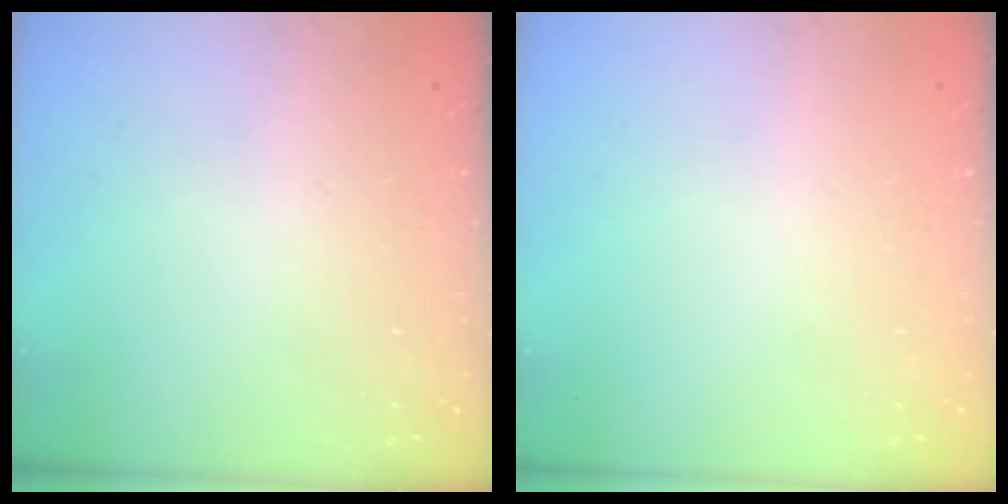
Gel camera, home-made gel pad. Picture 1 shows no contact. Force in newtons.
{"total": 0.0}